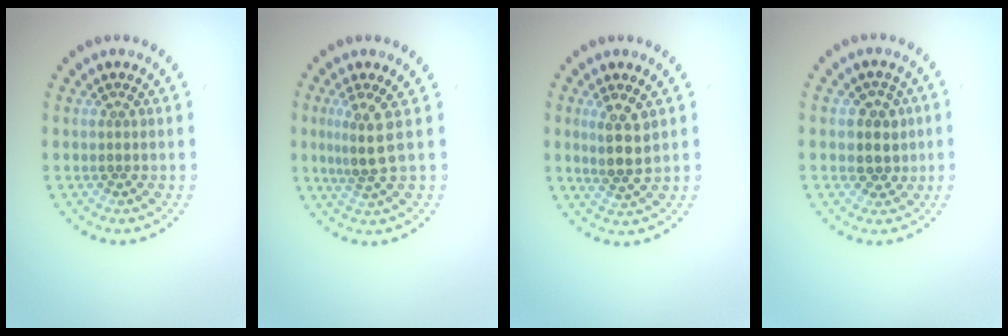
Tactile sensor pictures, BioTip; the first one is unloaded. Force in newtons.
{"total": 2.8, "press": 2.0, "slide": 2.0}
{"total": 2.8, "press": 2.5, "slide": 1.3}
{"total": 2.5, "press": 2.2, "slide": 1.1}